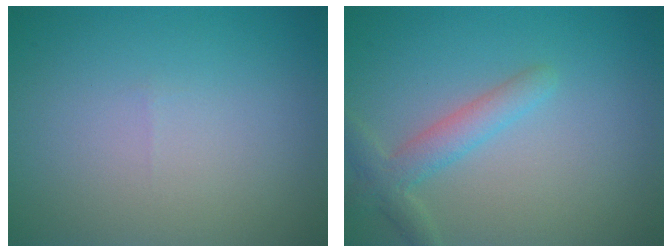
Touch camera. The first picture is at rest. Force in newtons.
{"total": 2.8, "press": 2.8, "slide": 0.2}